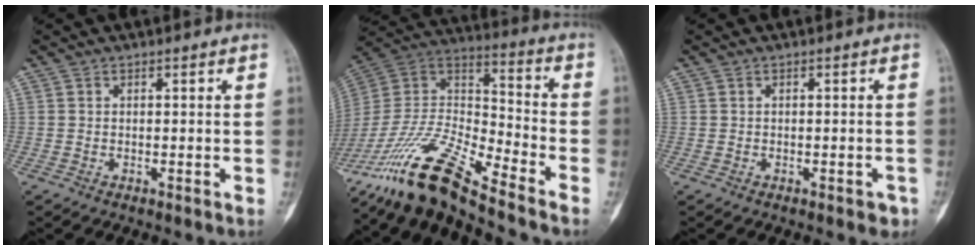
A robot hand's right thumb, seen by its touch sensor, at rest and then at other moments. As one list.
[{"total": 19.1, "force": [-15.2, 2.7, 11.2], "torque": [-0.222, 0.069, -0.291]}, {"total": 1.6, "force": [-0.9, 0.8, 1.1], "torque": [-0.007, 0.007, -0.007]}]